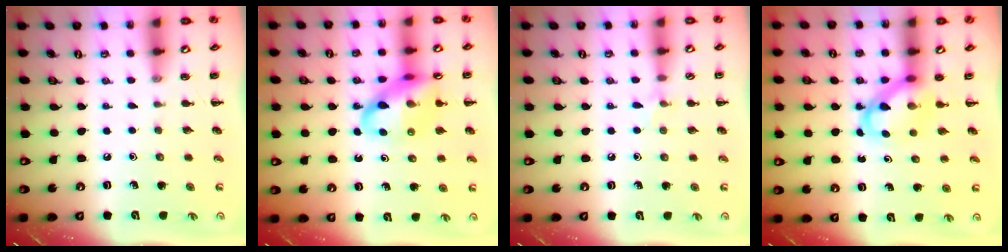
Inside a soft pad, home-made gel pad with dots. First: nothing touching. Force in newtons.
{"total": 15.2, "press": 14.9, "slide": 2.8}
{"total": 5.1, "press": 4.8, "slide": 1.7}
{"total": 5.2, "press": 5.1, "slide": 1.0}